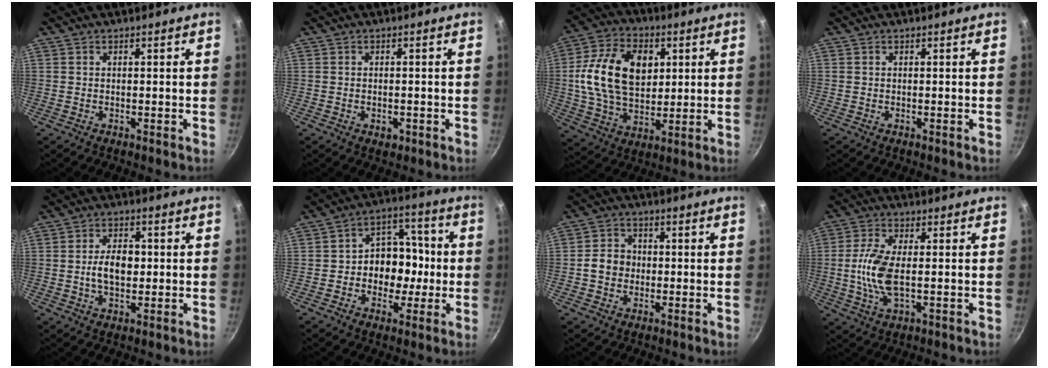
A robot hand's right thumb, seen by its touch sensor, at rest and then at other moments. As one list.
[{"total": 1.9, "force": [-0.8, 1.3, 1.2], "torque": [-0.018, 0.000, -0.010]}, {"total": 18.5, "force": [3.3, 12.5, 13.3], "torque": [-0.225, 0.002, 0.053]}, {"total": 0.0}, {"total": 7.0, "force": [-0.1, 4.3, 5.5], "torque": [-0.078, 0.007, -0.007]}, {"total": 11.7, "force": [-1.4, 9.3, 7.0], "torque": [-0.039, 0.032, -0.034]}, {"total": 5.6, "force": [-0.6, 4.9, 2.6], "torque": [-0.021, 0.017, -0.019]}, {"total": 8.7, "force": [-0.3, 3.7, 7.9], "torque": [-0.173, 0.001, -0.011]}]